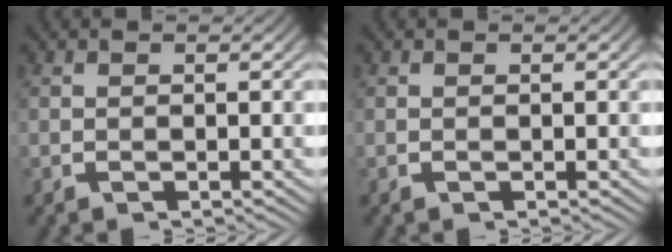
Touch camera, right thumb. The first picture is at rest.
{"total": 0.0}